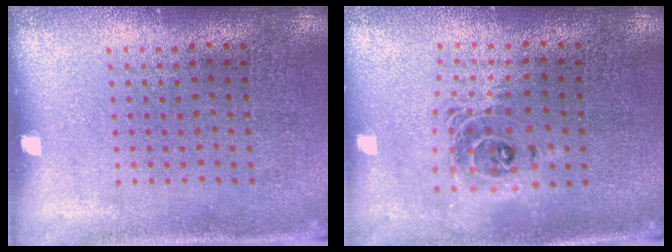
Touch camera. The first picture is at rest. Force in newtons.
{"total": 1.9, "press": 1.4, "slide": 1.2}